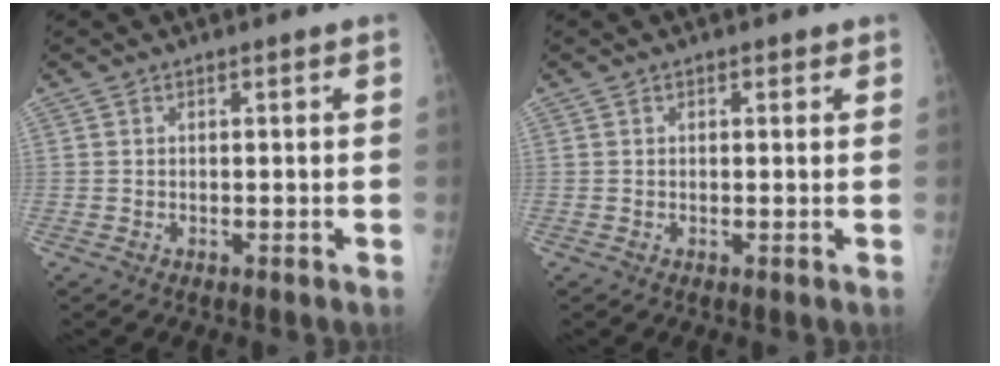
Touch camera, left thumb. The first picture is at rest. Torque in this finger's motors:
{"motor_torque": [-0.21, -0.03, -0.27, -0.20, -0.01]}